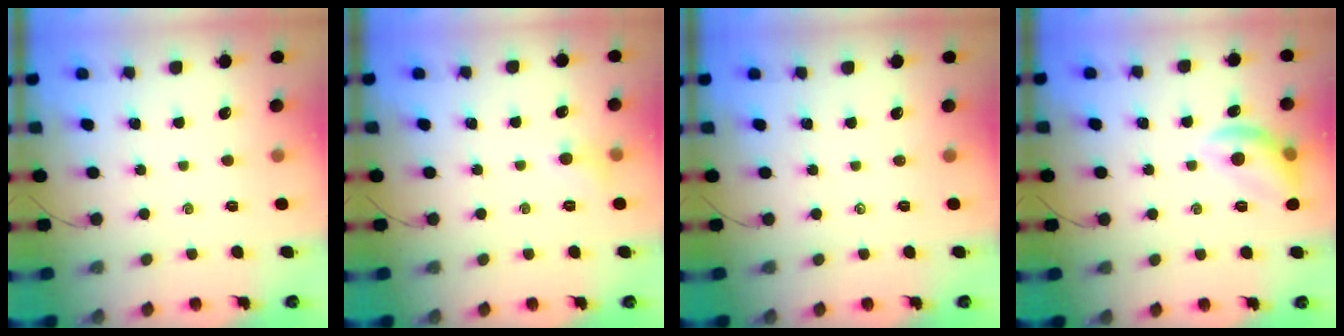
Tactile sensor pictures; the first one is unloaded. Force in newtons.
{"total": 5.2, "press": 5.0, "slide": 1.6}
{"total": 0.0}
{"total": 10.6, "press": 10.5, "slide": 0.4}